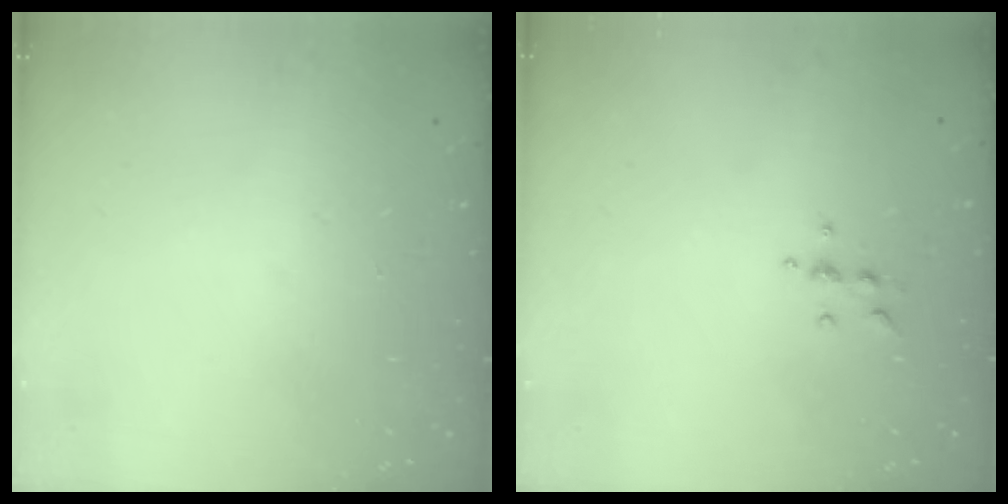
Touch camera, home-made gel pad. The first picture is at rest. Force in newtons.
{"total": 5.7, "press": 5.7, "slide": 0.5}